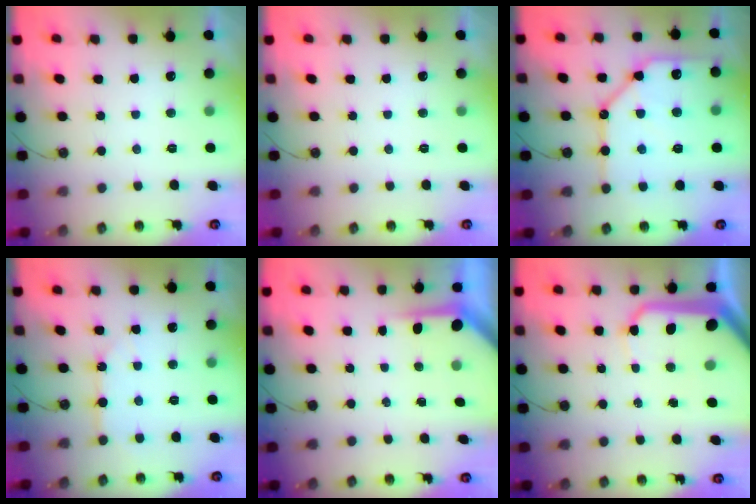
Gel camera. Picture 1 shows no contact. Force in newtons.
{"total": 0.0}
{"total": 16.1, "press": 16.0, "slide": 1.7}
{"total": 6.7, "press": 6.7, "slide": 0.7}
{"total": 3.9, "press": 3.9, "slide": 0.4}
{"total": 17.9, "press": 17.8, "slide": 2.6}